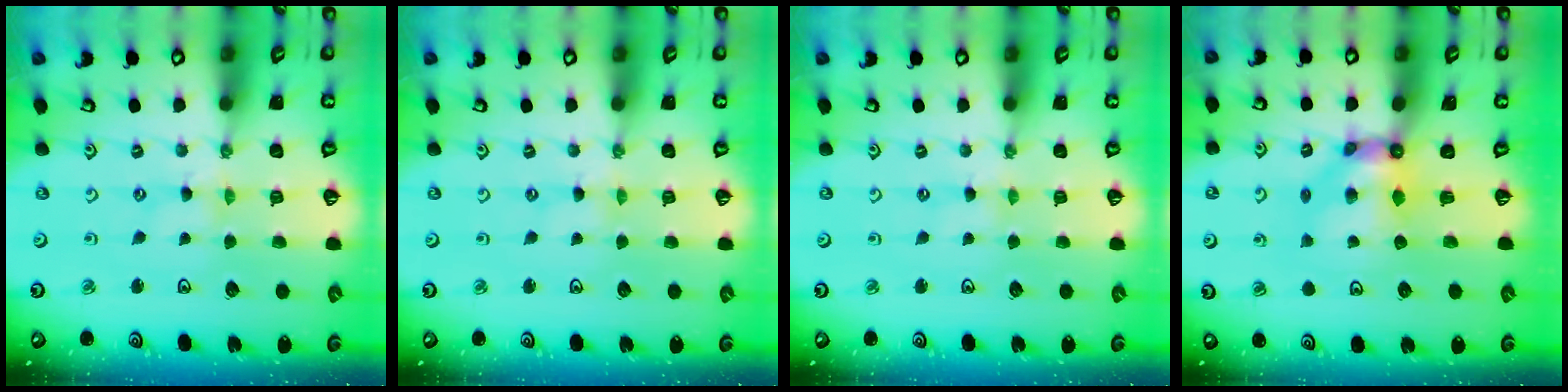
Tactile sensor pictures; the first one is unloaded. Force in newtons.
{"total": 0.0}
{"total": 1.1, "press": 1.1, "slide": 0.2}
{"total": 7.1, "press": 7.1, "slide": 0.4}